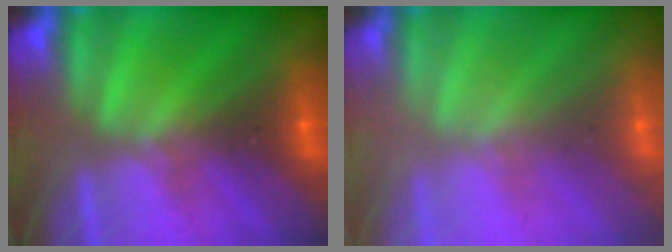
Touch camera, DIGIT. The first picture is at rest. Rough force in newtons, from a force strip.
{"total": 2.6}